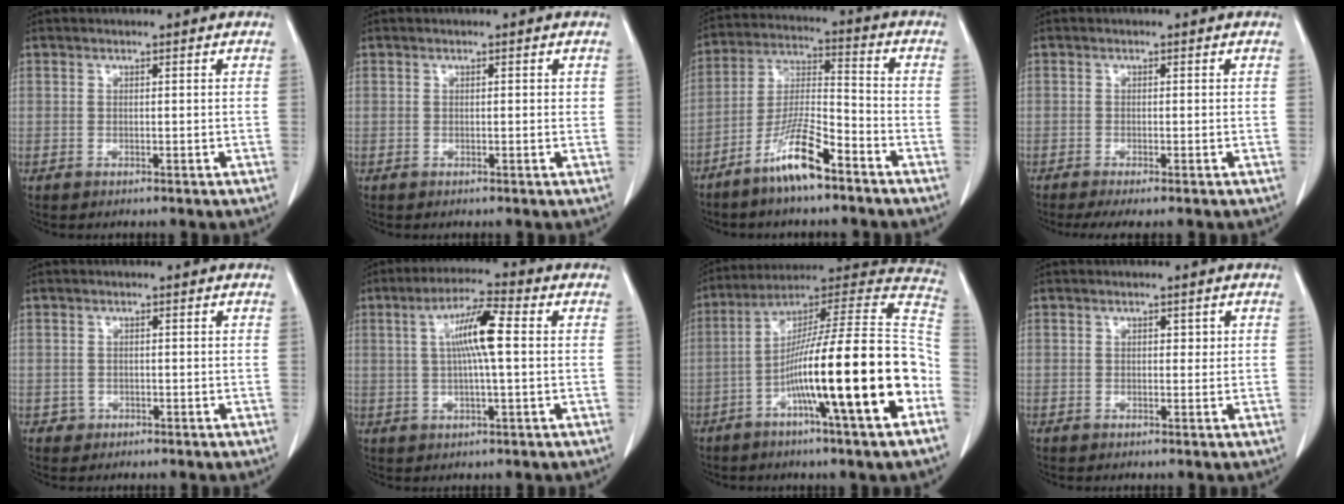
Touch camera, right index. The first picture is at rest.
{"total": 0.7, "force": [0.2, 0.3, 0.6], "torque": [-0.011, 0.002, 0.003]}
{"total": 11.2, "force": [-7.4, 1.4, 8.3], "torque": [-0.169, -0.014, -0.143]}
{"total": 3.6, "force": [-2.7, 0.1, 2.3], "torque": [-0.037, -0.010, -0.043]}
{"total": 1.2, "force": [-0.5, 1.1, -0.1], "torque": [0.000, 0.006, -0.007]}
{"total": 8.1, "force": [1.2, 0.6, 8.0], "torque": [-0.150, 0.010, 0.016]}
{"total": 23.9, "force": [-7.6, 0.1, 22.7], "torque": [-0.308, 0.001, -0.132]}
{"total": 1.1, "force": [0.3, 0.7, 0.9], "torque": [-0.008, 0.001, 0.004]}